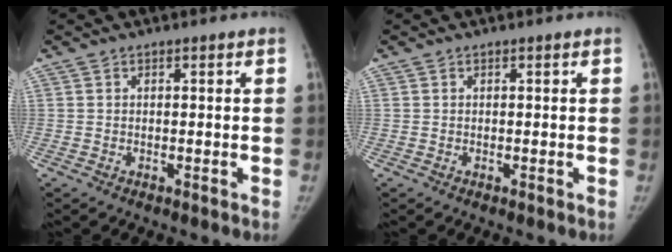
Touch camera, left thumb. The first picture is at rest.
{"total": 0.0}